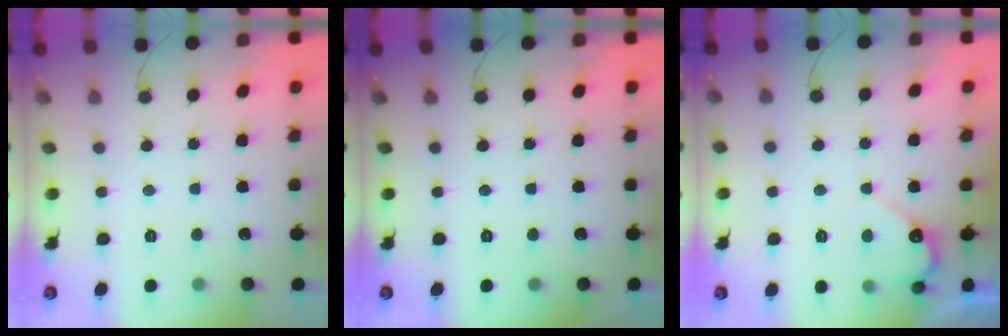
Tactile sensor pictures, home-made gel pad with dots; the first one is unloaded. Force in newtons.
{"total": 0.0}
{"total": 6.7, "press": 6.7, "slide": 0.5}